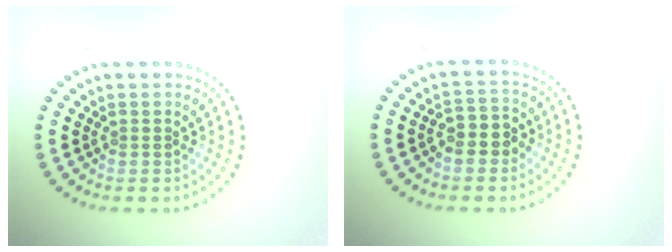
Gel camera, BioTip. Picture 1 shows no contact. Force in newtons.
{"total": 2.5, "press": 2.3, "slide": 0.9}